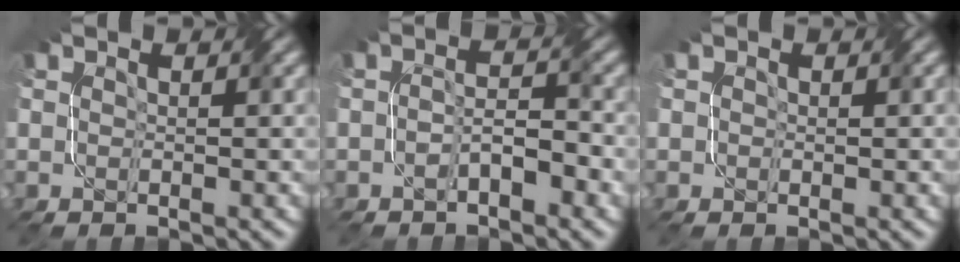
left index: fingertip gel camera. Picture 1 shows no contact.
{"total": 2.6, "force": [-1.3, 1.0, 2.0], "torque": [-0.036, 0.009, -0.024]}
{"total": 0.5, "force": [0.1, 0.4, 0.3], "torque": [-0.002, 0.000, 0.001]}